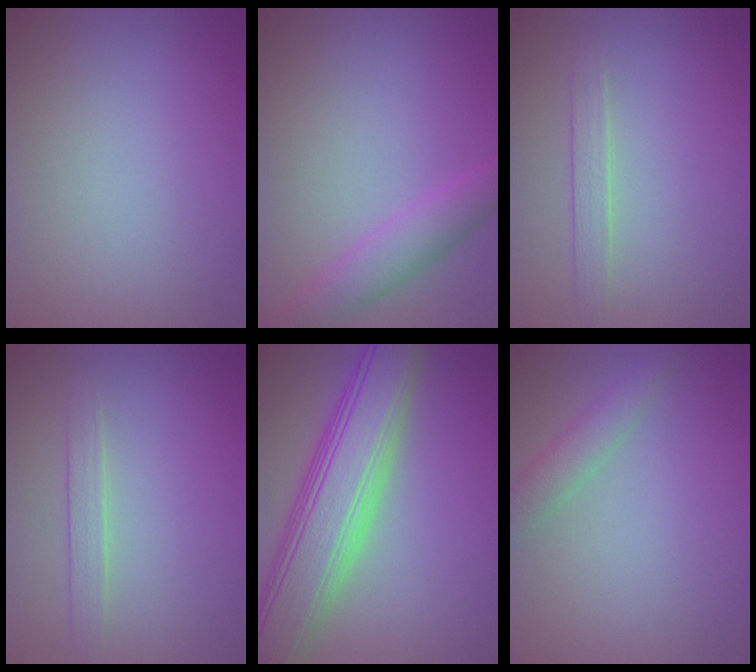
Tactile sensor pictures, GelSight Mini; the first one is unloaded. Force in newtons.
{"total": 2.9, "press": 2.9, "slide": 0.1}
{"total": 1.4, "press": 1.4, "slide": 0.1}
{"total": 1.4, "press": 1.4, "slide": 0.1}
{"total": 9.5, "press": 9.5, "slide": 0.7}
{"total": 2.2, "press": 2.2, "slide": 0.1}